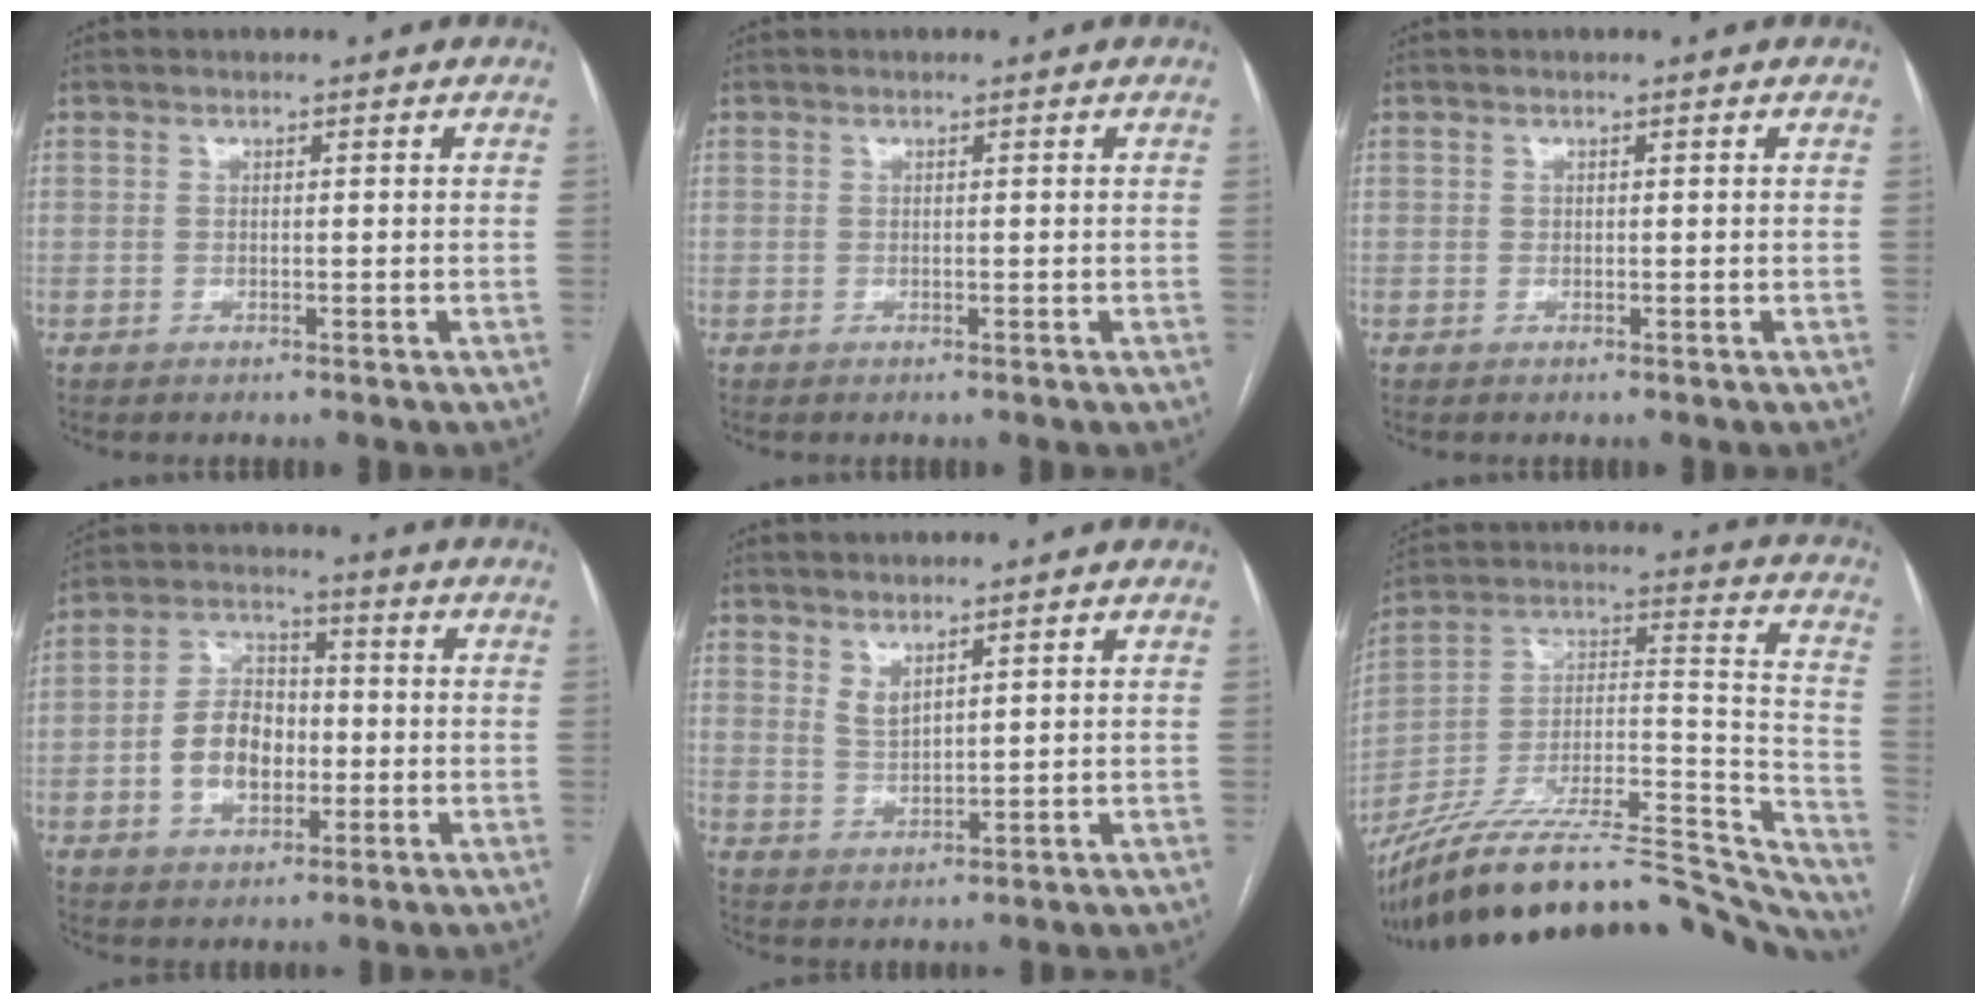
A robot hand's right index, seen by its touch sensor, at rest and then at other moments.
{"total": 0.0}
{"total": 0.0}
{"total": 9.2, "force": [-1.8, 6.0, 6.7], "torque": [-0.134, 0.021, -0.030]}
{"total": 2.6, "force": [2.0, 0.7, 1.5], "torque": [-0.032, -0.011, 0.048]}
{"total": 38.5, "force": [-33.8, 7.7, 16.8], "torque": [-0.209, 0.002, -0.488]}